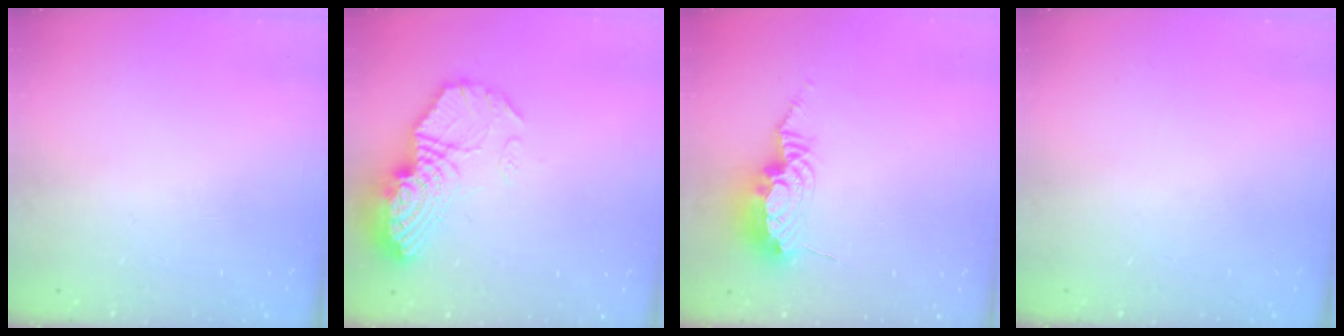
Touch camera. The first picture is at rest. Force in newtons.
{"total": 16.6, "press": 16.4, "slide": 2.6}
{"total": 9.8, "press": 9.8, "slide": 0.9}
{"total": 0.0}